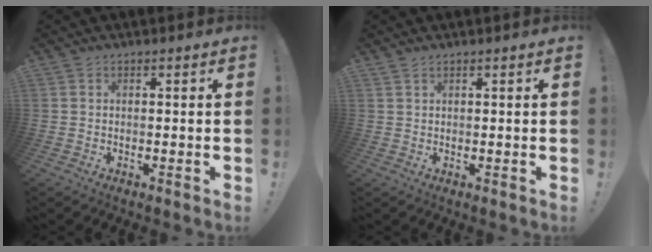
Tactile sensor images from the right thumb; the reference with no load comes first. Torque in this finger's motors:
{"motor_torque": [-0.03, -0.01, 0.23, 0.14, 0.07]}